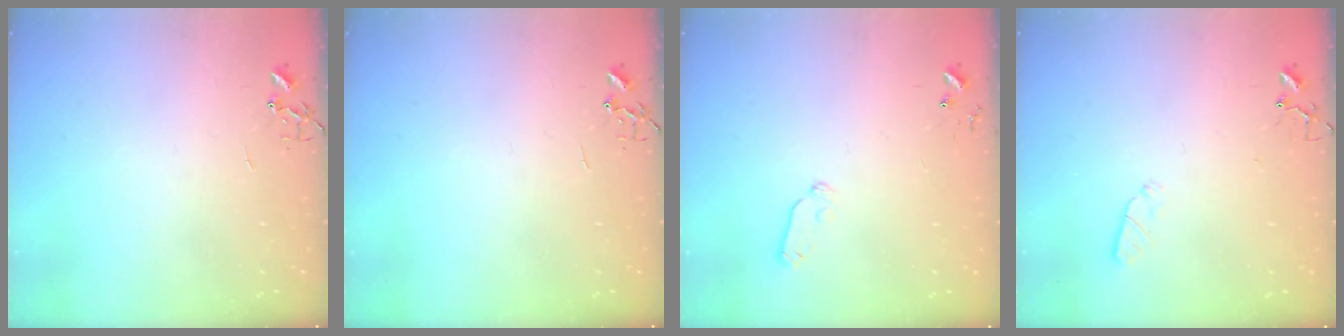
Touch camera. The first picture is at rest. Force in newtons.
{"total": 0.0}
{"total": 5.9, "press": 5.9, "slide": 0.8}
{"total": 2.9, "press": 2.8, "slide": 0.5}